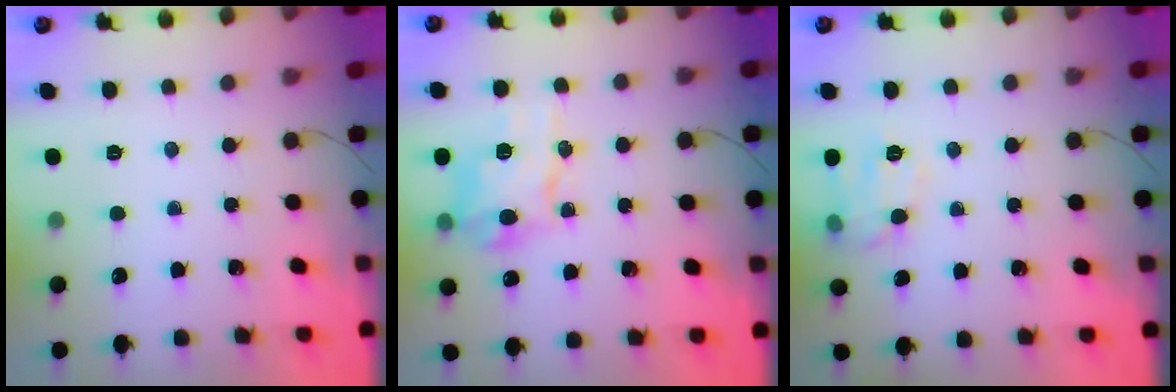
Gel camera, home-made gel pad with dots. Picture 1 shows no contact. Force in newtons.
{"total": 11.1, "press": 11.1, "slide": 0.9}
{"total": 10.0, "press": 9.9, "slide": 1.2}